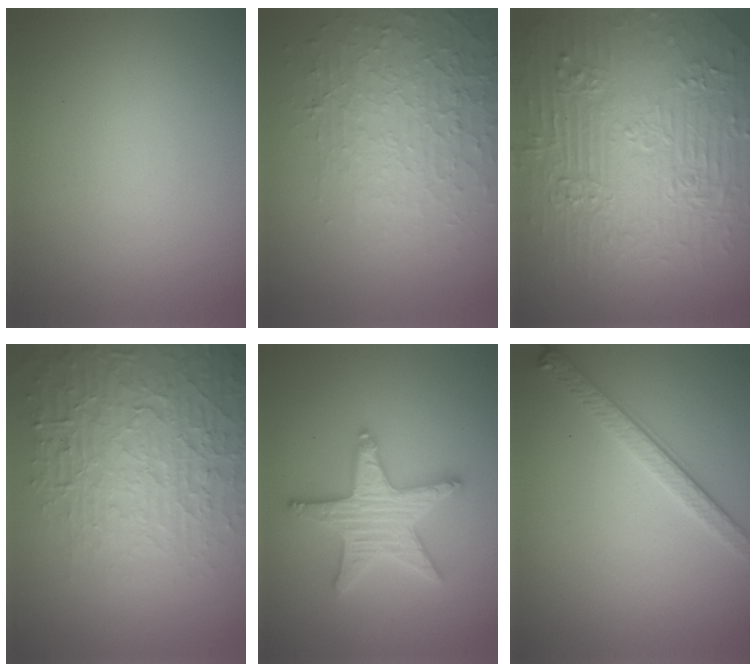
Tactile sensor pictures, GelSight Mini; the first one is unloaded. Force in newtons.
{"total": 3.9, "press": 3.8, "slide": 0.8}
{"total": 11.0, "press": 7.5, "slide": 8.1}
{"total": 7.4, "press": 7.2, "slide": 1.7}
{"total": 5.2, "press": 5.1, "slide": 0.9}
{"total": 2.8, "press": 2.5, "slide": 1.2}